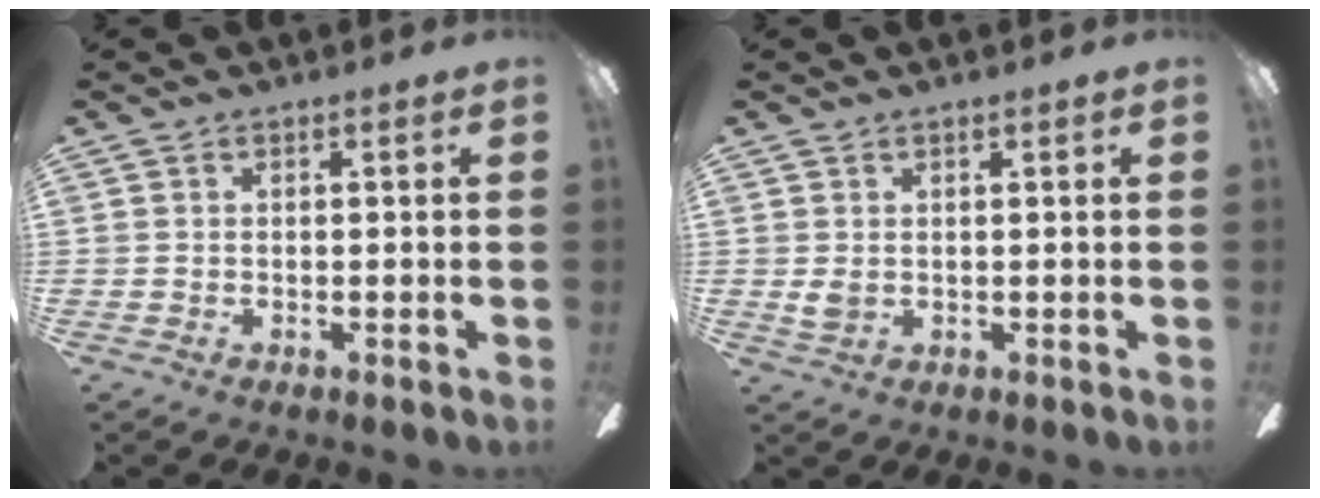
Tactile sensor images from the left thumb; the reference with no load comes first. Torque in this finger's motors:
{"motor_torque": [0.22, 0.51, 0.46, -0.39, 0.00]}